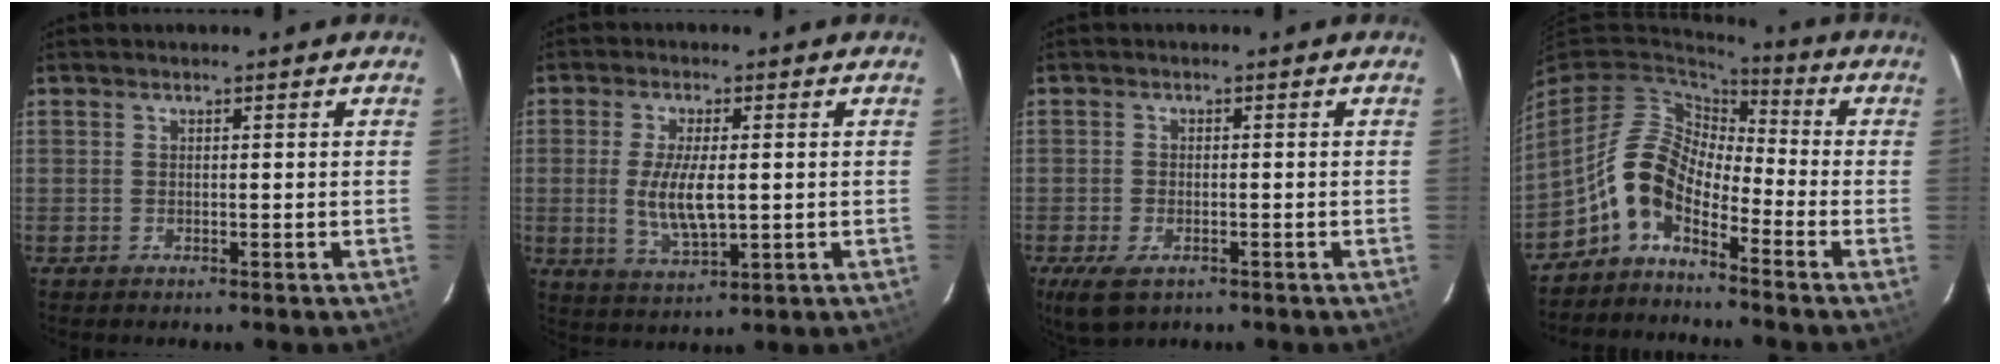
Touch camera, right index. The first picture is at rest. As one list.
[{"total": 8.0, "force": [-0.4, 2.9, 7.5], "torque": [-0.148, -0.011, -0.002]}, {"total": 5.7, "force": [-3.3, 2.9, 3.6], "torque": [-0.087, -0.019, -0.058]}, {"total": 9.1, "force": [-4.7, 4.9, 6.1], "torque": [-0.123, 0.018, -0.107]}]